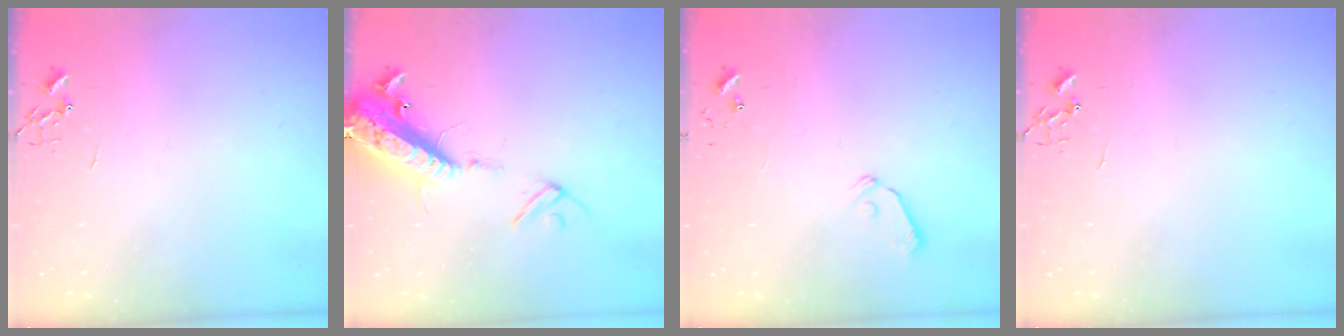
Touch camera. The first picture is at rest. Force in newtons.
{"total": 16.4, "press": 16.1, "slide": 3.1}
{"total": 6.0, "press": 6.0, "slide": 0.7}
{"total": 0.0}